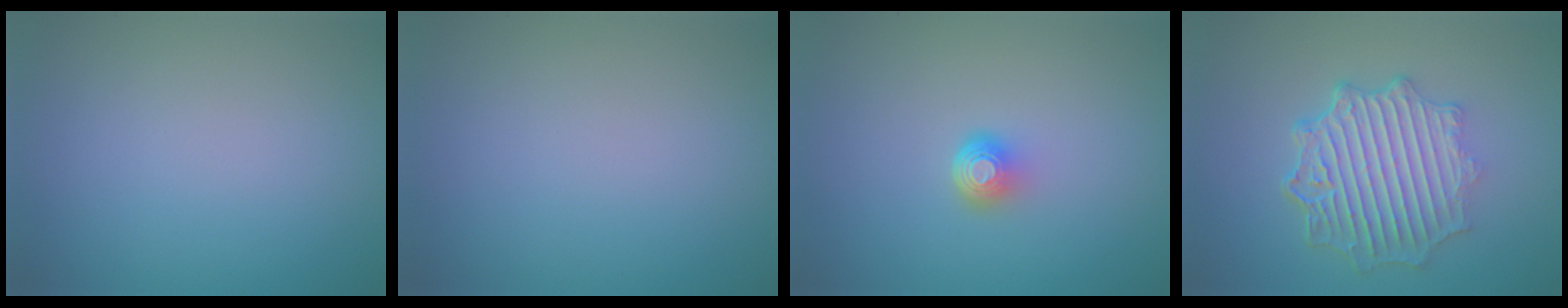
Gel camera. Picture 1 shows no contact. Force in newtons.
{"total": 0.0}
{"total": 2.0, "press": 1.3, "slide": 1.6}
{"total": 6.6, "press": 5.1, "slide": 4.2}